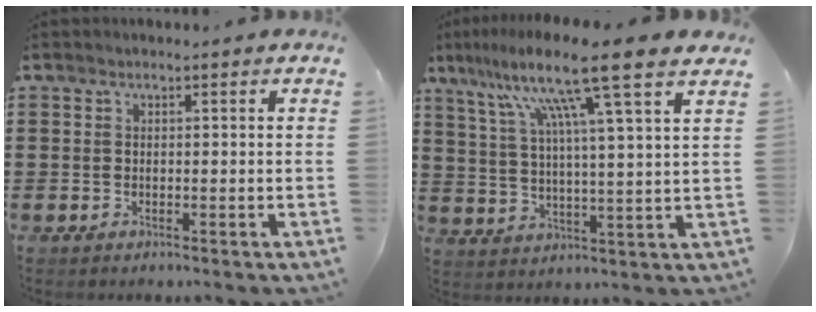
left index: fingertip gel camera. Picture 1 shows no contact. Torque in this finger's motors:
{"motor_torque": [2.14, 0.00, 0.49, 0.21]}